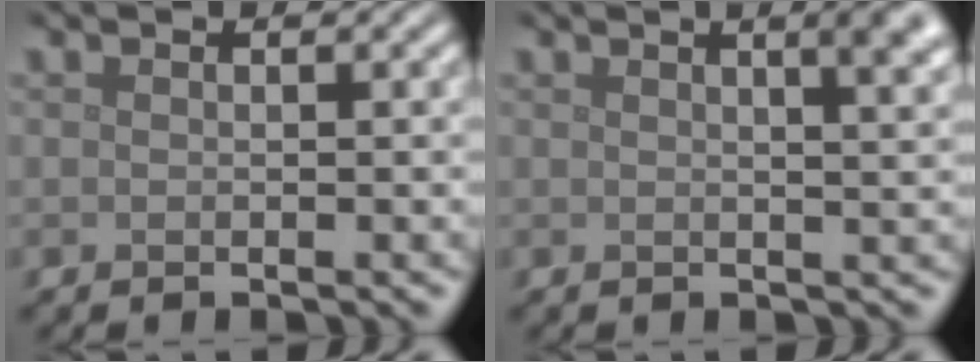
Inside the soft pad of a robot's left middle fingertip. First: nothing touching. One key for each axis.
{"total": 5.8, "fx": 2.6, "fy": 2.6, "fz": 4.5, "tx": -0.015, "ty": 0.039, "tz": 0.002}